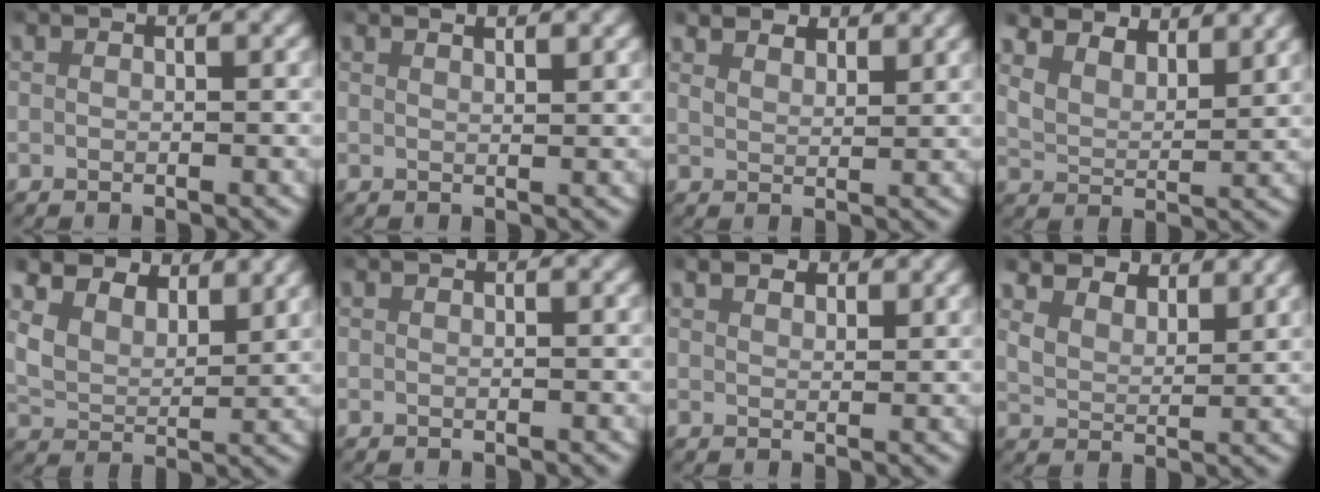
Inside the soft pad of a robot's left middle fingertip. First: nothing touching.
{"total": 1.7, "force": [1.5, 0.1, 0.6], "torque": [-0.008, -0.003, 0.027]}
{"total": 3.1, "force": [2.9, 0.8, 0.7], "torque": [-0.012, -0.005, 0.052]}
{"total": 5.8, "force": [4.4, 3.0, 2.4], "torque": [-0.056, -0.009, 0.072]}
{"total": 6.9, "force": [4.3, 4.4, 3.0], "torque": [-0.081, -0.010, 0.069]}
{"total": 0.0}
{"total": 2.1, "force": [1.8, 0.8, 0.7], "torque": [-0.008, -0.003, 0.032]}
{"total": 4.7, "force": [3.7, 2.3, 1.7], "torque": [-0.043, -0.012, 0.067]}